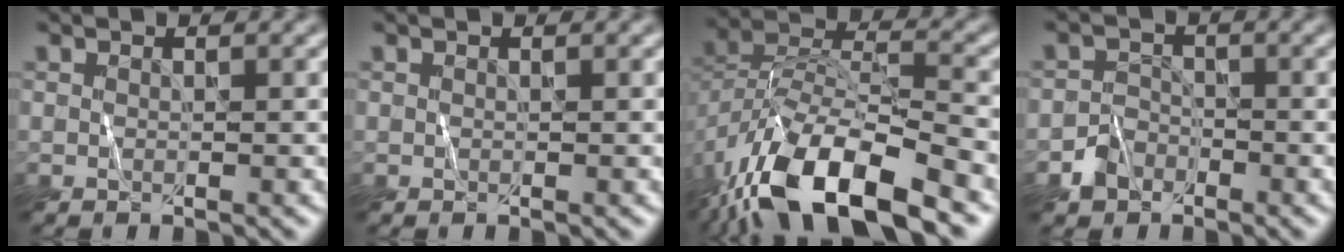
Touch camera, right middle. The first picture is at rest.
{"total": 0.0}
{"total": 12.8, "force": [-8.2, 5.3, 8.3], "torque": [-0.157, -0.008, -0.153]}
{"total": 1.9, "force": [-1.5, 1.3, -0.1], "torque": [0.006, 0.009, -0.029]}